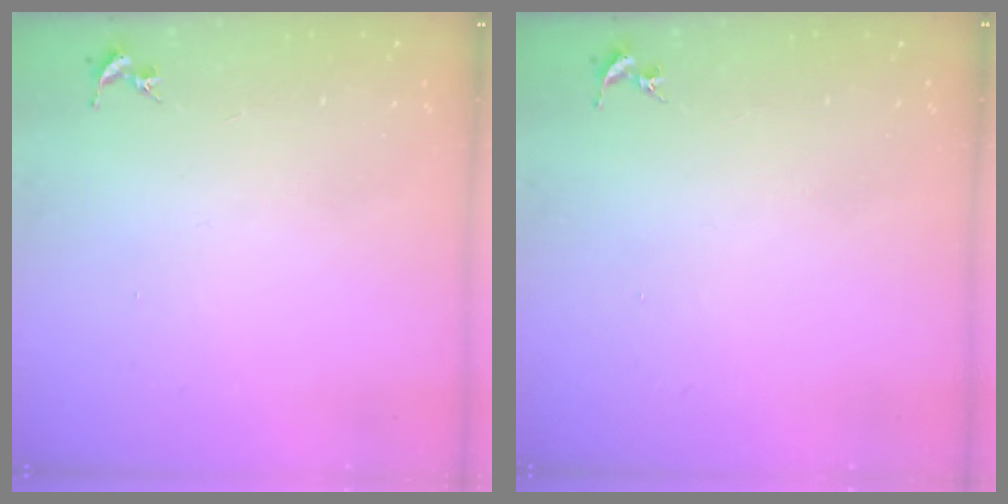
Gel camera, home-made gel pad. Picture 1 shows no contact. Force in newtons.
{"total": 0.0}